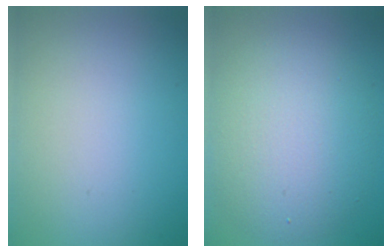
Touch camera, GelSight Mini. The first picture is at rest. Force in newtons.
{"total": 6.3, "press": 6.3, "slide": 0.2}